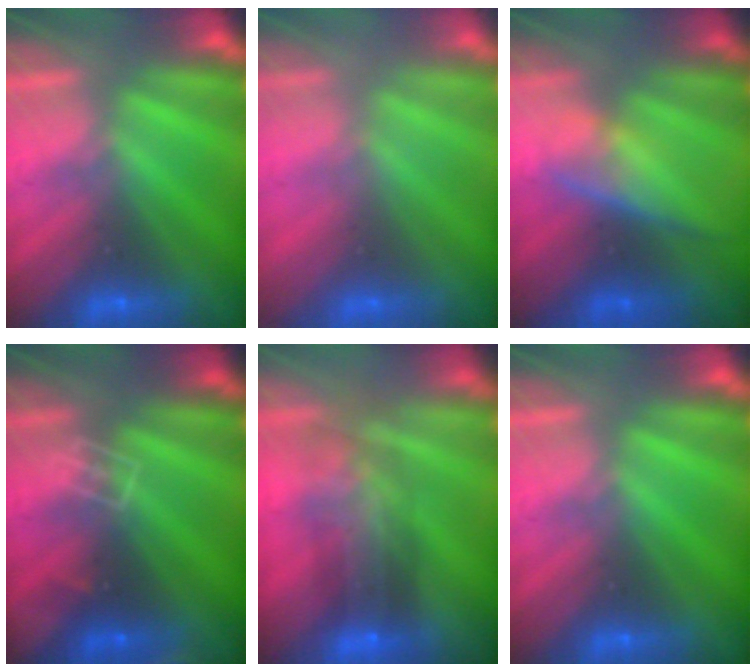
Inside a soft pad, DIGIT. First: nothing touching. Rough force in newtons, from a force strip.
{"total": 2.7}
{"total": 2.7}
{"total": 2.9}
{"total": 7.0}
{"total": 0.0}